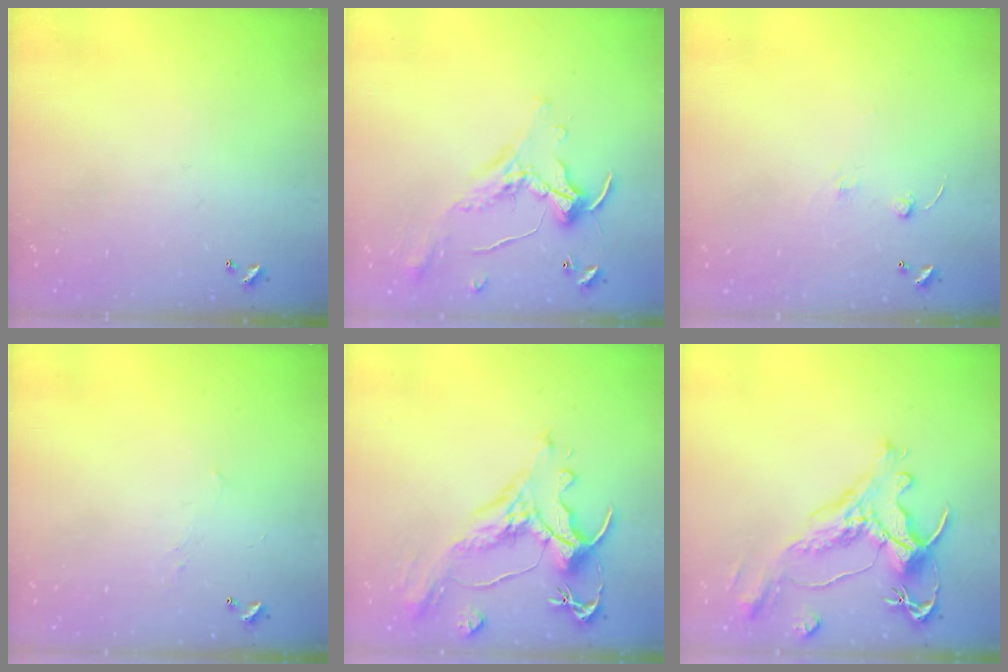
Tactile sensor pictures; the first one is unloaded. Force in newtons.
{"total": 0.8, "press": 0.8, "slide": 0.2}
{"total": 2.5, "press": 2.4, "slide": 0.8}
{"total": 2.9, "press": 2.8, "slide": 0.4}
{"total": 1.5, "press": 0.2, "slide": 1.5}
{"total": 1.8, "press": 1.2, "slide": 1.3}